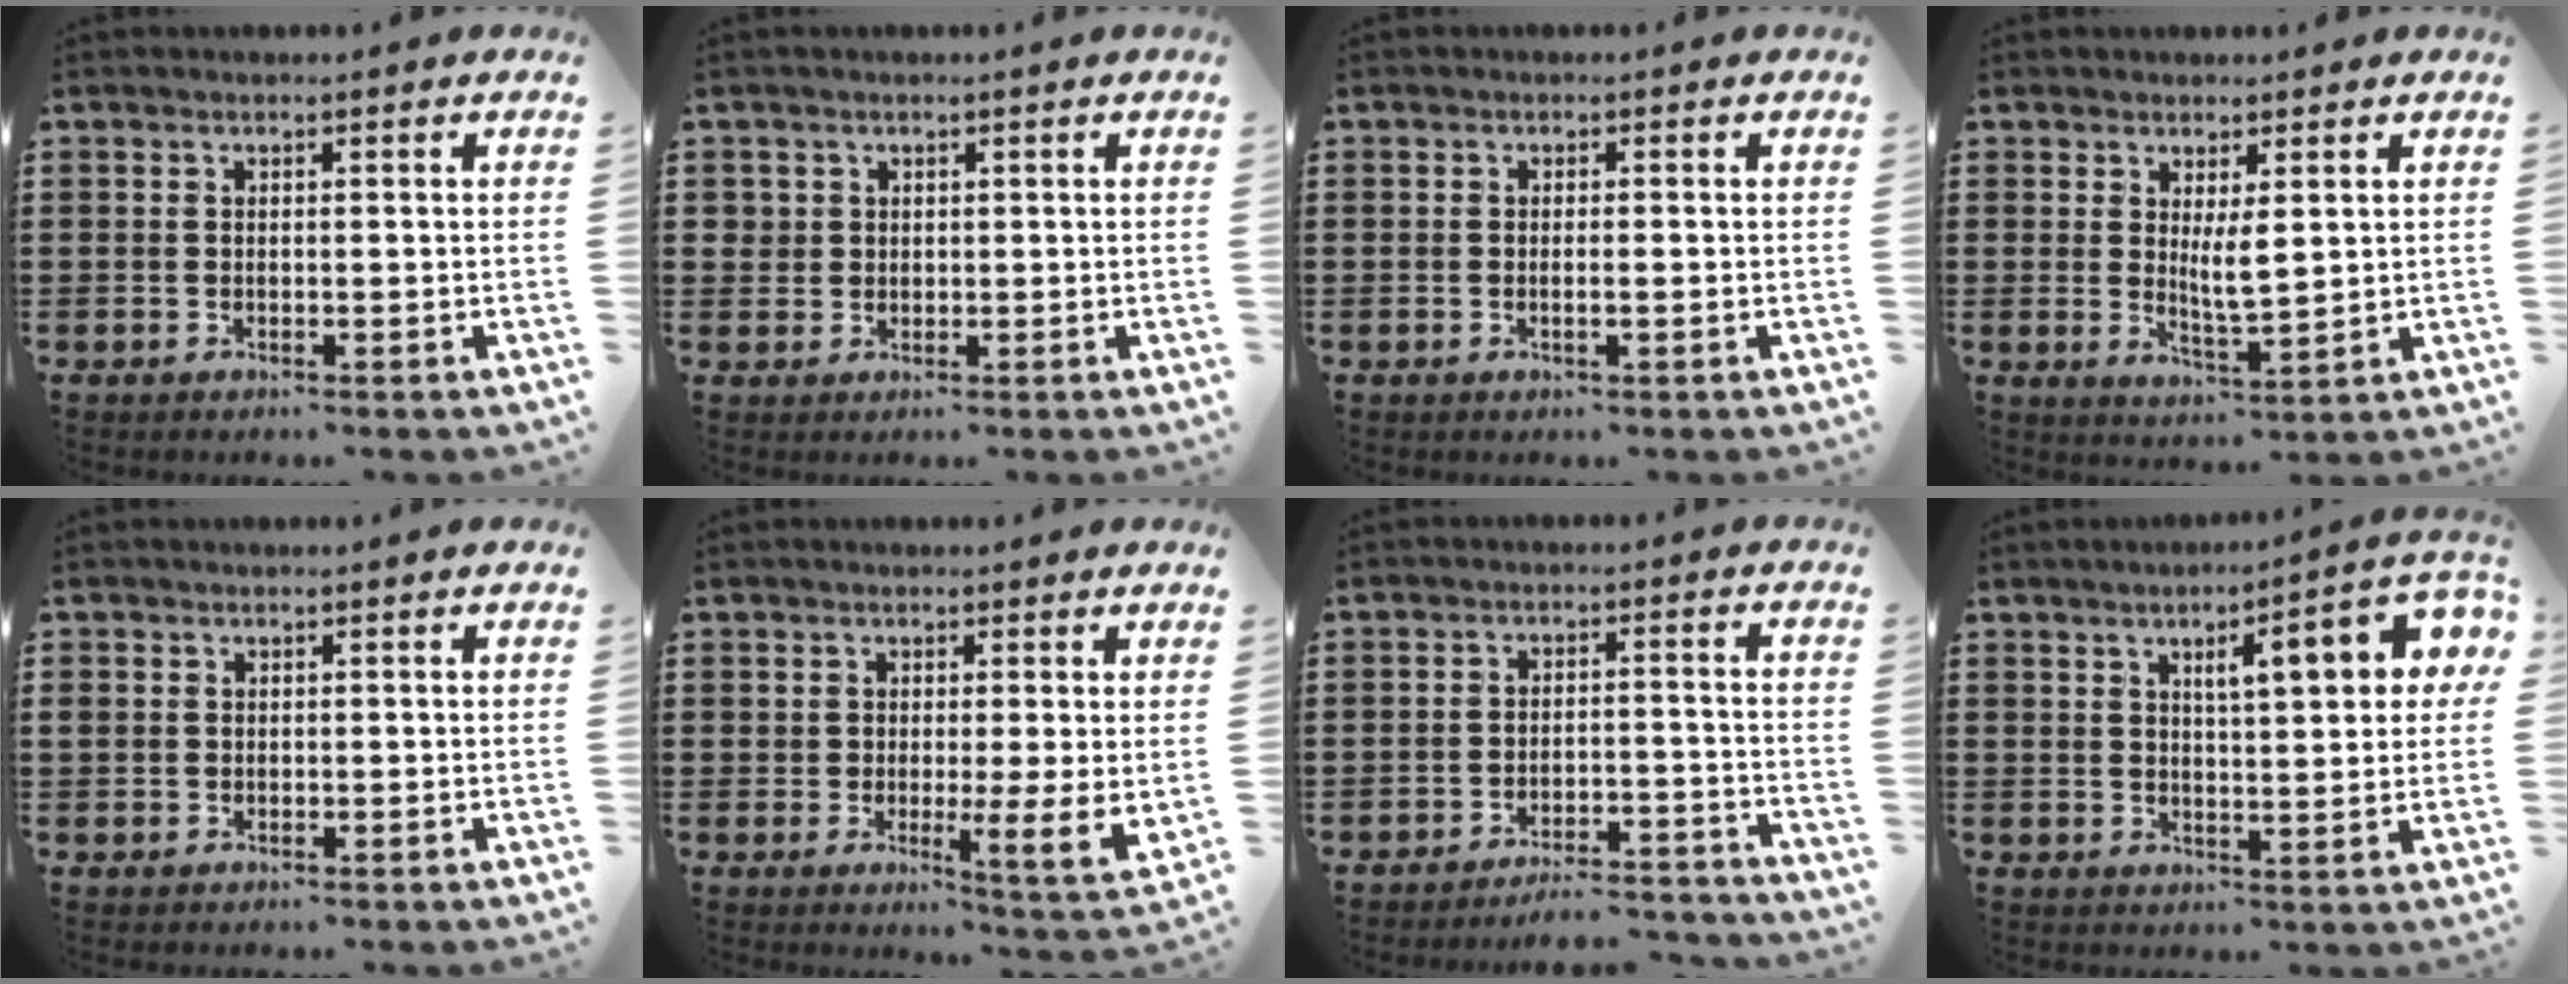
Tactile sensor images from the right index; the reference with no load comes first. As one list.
[{"total": 1.7, "force": [0.6, 1.6, 0.1], "torque": [-0.010, 0.007, 0.012]}, {"total": 1.1, "force": [-0.4, 0.0, 1.0], "torque": [-0.019, -0.003, -0.007]}, {"total": 4.4, "force": [1.2, 1.3, 4.1], "torque": [-0.063, -0.006, 0.018]}, {"total": 0.8, "force": [0.1, 0.7, 0.2], "torque": [-0.005, 0.006, 0.001]}, {"total": 4.7, "force": [1.3, 1.5, 4.2], "torque": [-0.060, -0.015, 0.023]}, {"total": 4.5, "force": [-4.3, 0.0, 1.2], "torque": [-0.023, -0.004, -0.084]}, {"total": 8.4, "force": [3.3, 2.0, 7.4], "torque": [-0.115, -0.005, 0.047]}]